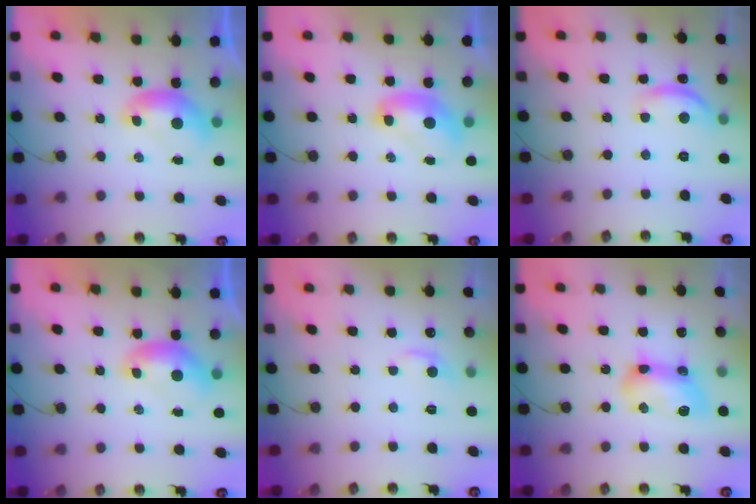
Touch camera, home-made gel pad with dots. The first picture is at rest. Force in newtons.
{"total": 2.2, "press": 2.2, "slide": 0.2}
{"total": 5.2, "press": 5.2, "slide": 0.7}
{"total": 0.0}
{"total": 0.9, "press": 0.5, "slide": 0.7}
{"total": 11.2, "press": 11.2, "slide": 0.5}